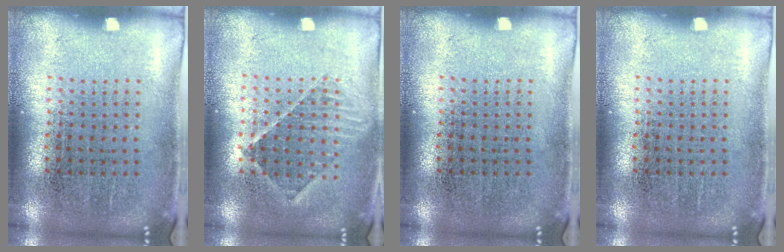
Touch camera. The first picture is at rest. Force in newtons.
{"total": 1.2, "press": 1.1, "slide": 0.5}
{"total": 0.0}
{"total": 0.0}